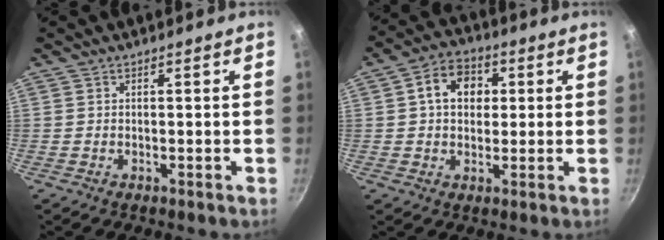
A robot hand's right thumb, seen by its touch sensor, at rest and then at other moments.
{"total": 8.8, "force": [1.8, 6.7, 5.4], "torque": [-0.060, 0.011, 0.016]}